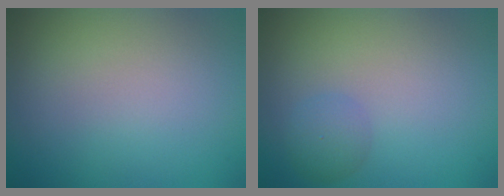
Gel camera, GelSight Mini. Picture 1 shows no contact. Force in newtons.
{"total": 1.7, "press": 1.7, "slide": 0.0}